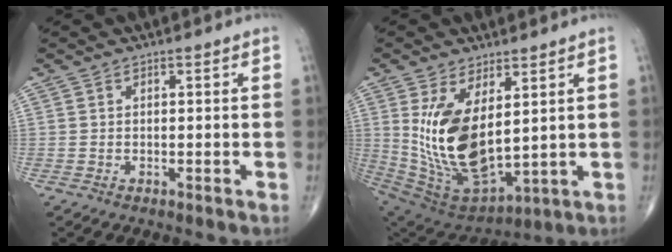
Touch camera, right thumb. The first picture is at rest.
{"total": 17.2, "force": [3.4, 8.6, 14.5], "torque": [-0.274, -0.033, 0.095]}